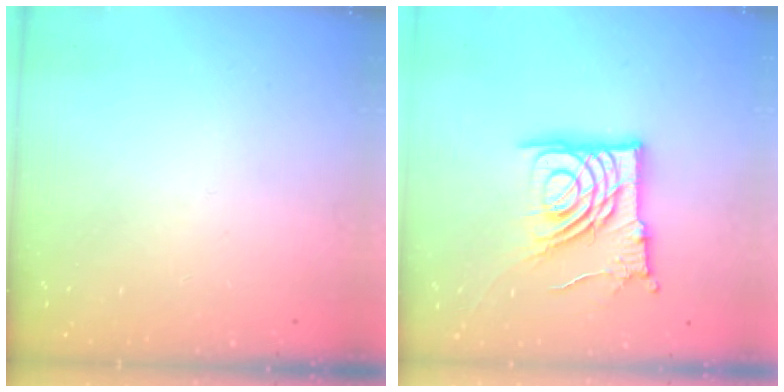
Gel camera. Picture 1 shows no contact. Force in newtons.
{"total": 15.5, "press": 15.5, "slide": 1.2}